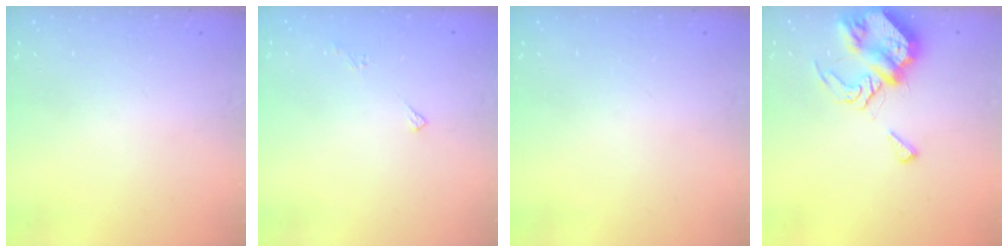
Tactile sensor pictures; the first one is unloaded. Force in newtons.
{"total": 4.0, "press": 3.9, "slide": 0.6}
{"total": 0.0}
{"total": 8.7, "press": 8.6, "slide": 1.2}